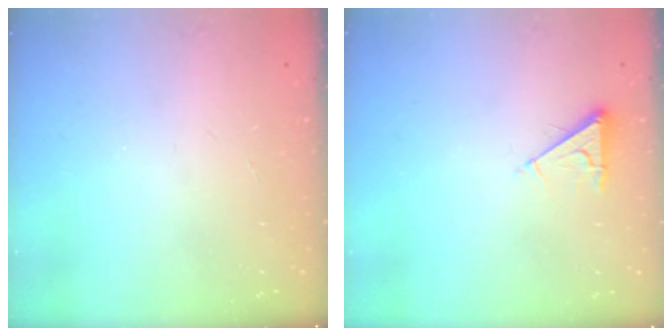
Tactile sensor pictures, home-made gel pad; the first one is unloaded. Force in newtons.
{"total": 4.5, "press": 4.5, "slide": 0.7}